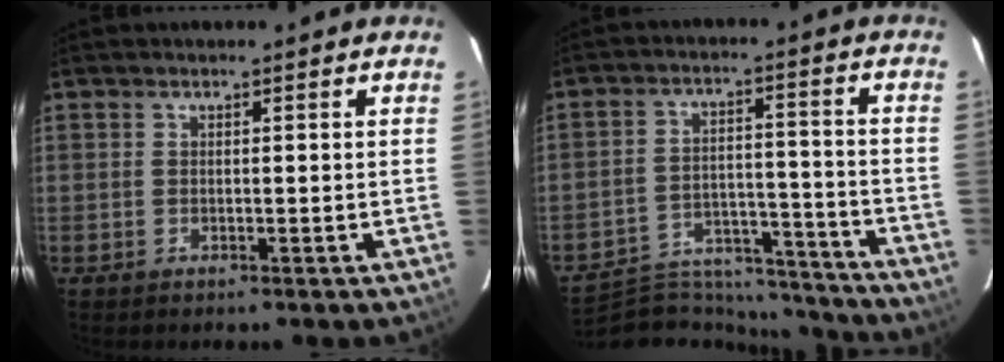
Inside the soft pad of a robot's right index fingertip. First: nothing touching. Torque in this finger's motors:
{"motor_torque": [0.58, -1.48, -0.13, -0.05]}